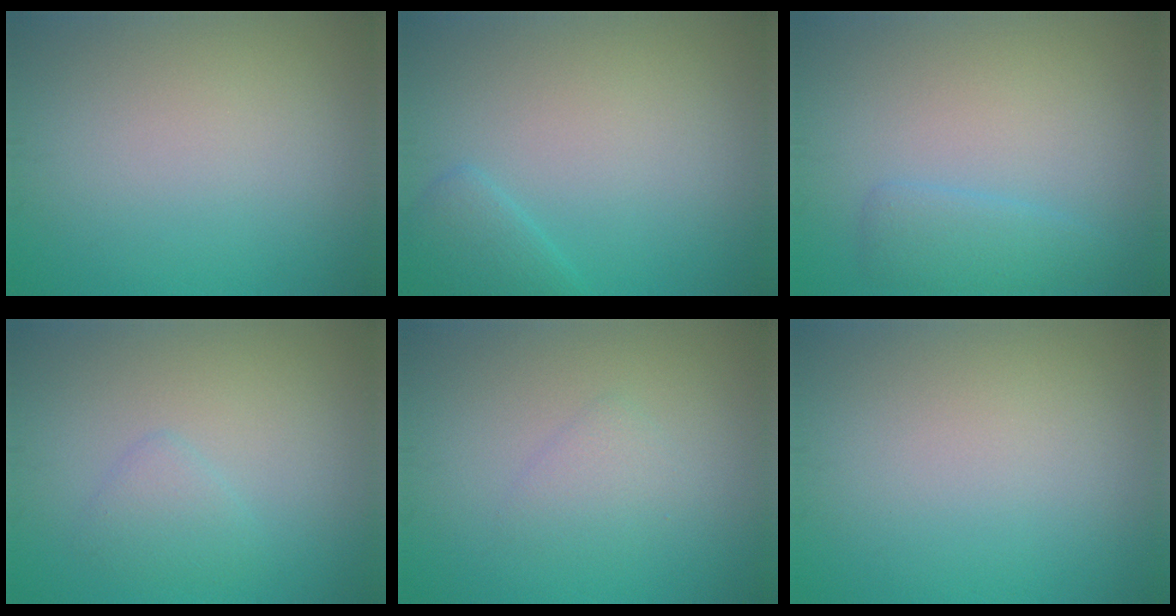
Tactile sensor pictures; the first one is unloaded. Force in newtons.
{"total": 1.9, "press": 1.9, "slide": 0.1}
{"total": 2.2, "press": 2.2, "slide": 0.1}
{"total": 1.7, "press": 1.7, "slide": 0.1}
{"total": 1.5, "press": 1.5, "slide": 0.1}
{"total": 0.0}